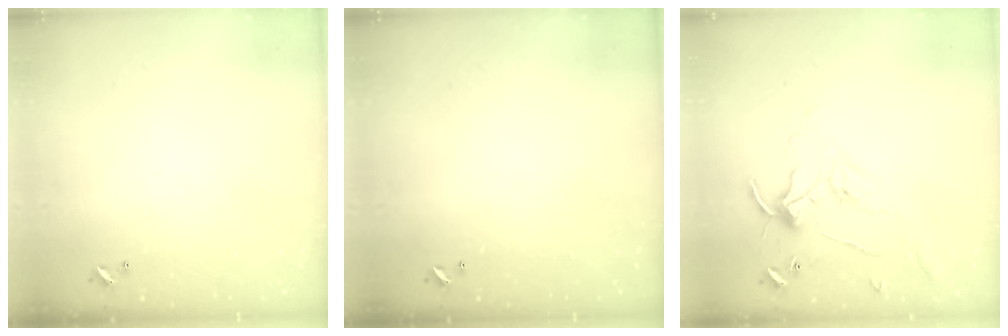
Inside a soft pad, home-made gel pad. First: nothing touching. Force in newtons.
{"total": 0.0}
{"total": 0.8, "press": 0.8, "slide": 0.2}